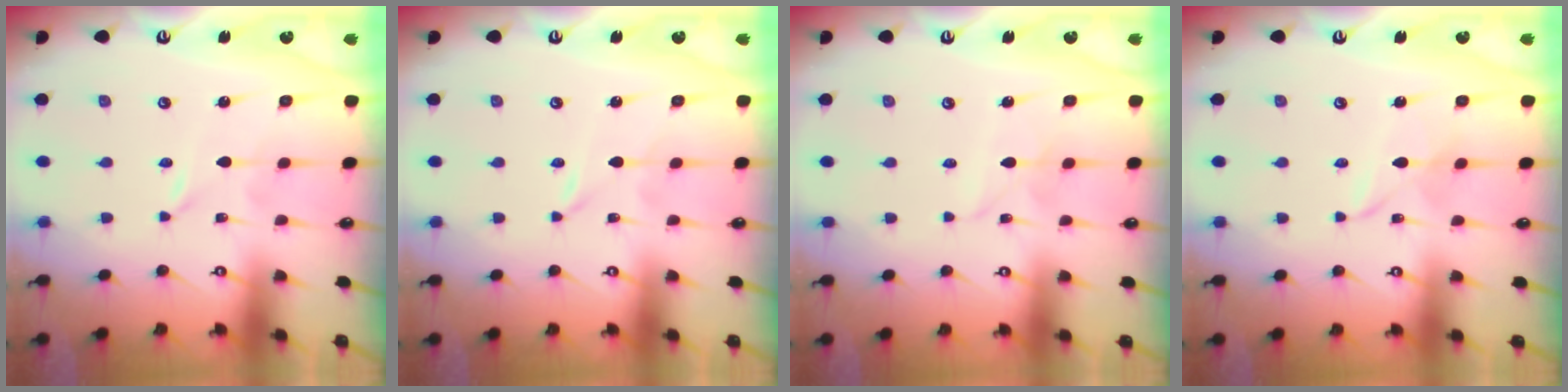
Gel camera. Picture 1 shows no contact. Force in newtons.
{"total": 0.0}
{"total": 2.7, "press": 2.7, "slide": 0.2}
{"total": 3.5, "press": 3.5, "slide": 0.2}